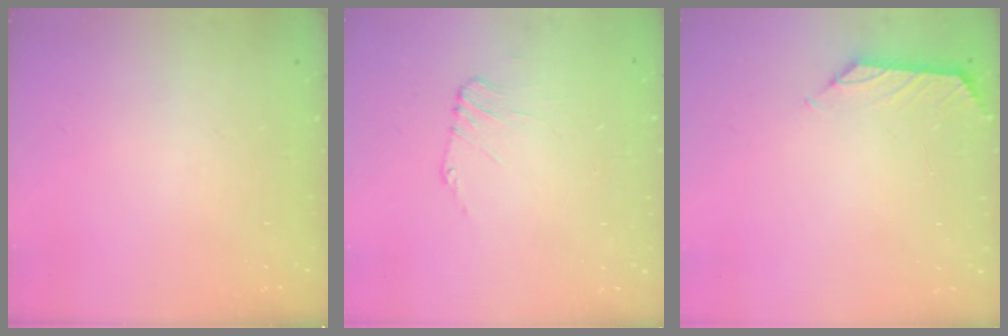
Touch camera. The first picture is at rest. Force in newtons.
{"total": 1.1, "press": 1.1, "slide": 0.3}
{"total": 0.5, "press": 0.3, "slide": 0.4}